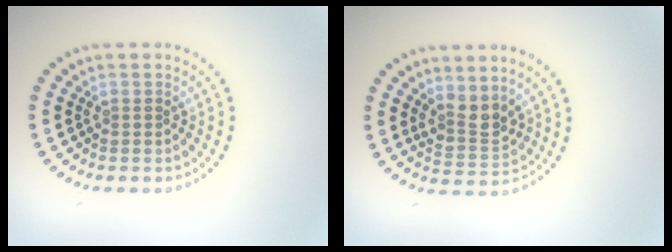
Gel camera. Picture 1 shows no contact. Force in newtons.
{"total": 2.6, "press": 2.0, "slide": 1.6}